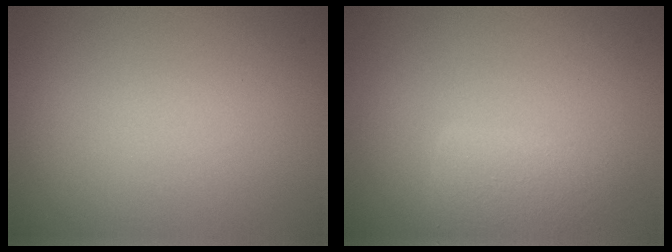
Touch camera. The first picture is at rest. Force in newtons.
{"total": 2.8, "press": 2.8, "slide": 0.1}